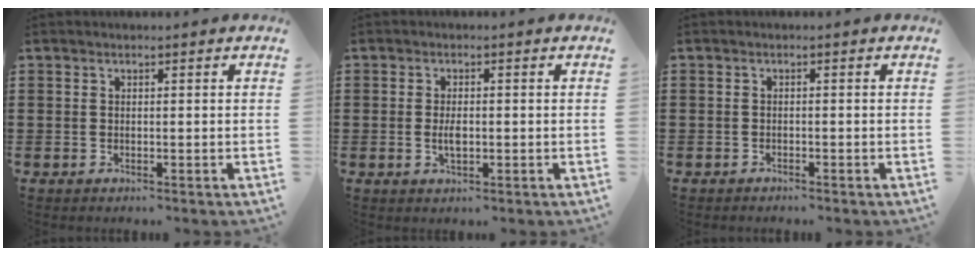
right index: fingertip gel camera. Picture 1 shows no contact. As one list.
[{"total": 2.8, "force": [-0.2, 1.0, 2.6], "torque": [-0.055, -0.002, -0.006]}, {"total": 0.9, "force": [-0.9, 0.0, 0.1], "torque": [-0.005, -0.003, -0.017]}]